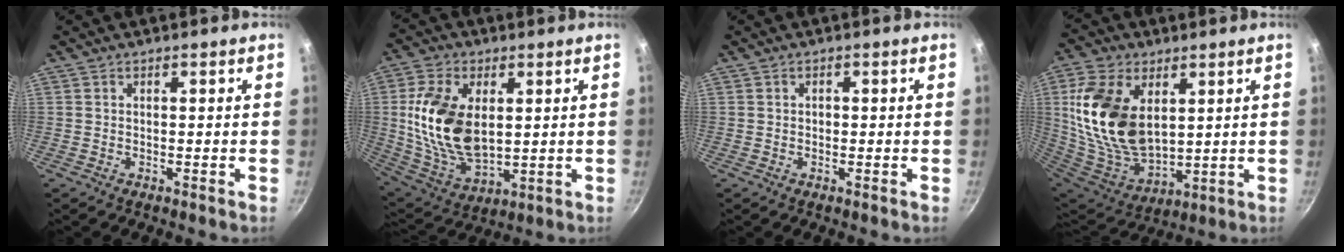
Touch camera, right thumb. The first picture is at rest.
{"total": 17.6, "force": [2.5, 10.5, 13.9], "torque": [-0.252, -0.015, 0.060]}
{"total": 1.0, "force": [0.0, 0.8, 0.5], "torque": [-0.006, 0.005, 0.000]}
{"total": 20.5, "force": [5.1, 12.6, 15.4], "torque": [-0.284, -0.031, 0.113]}